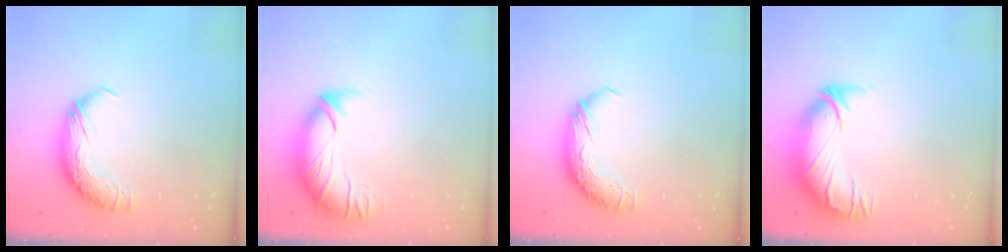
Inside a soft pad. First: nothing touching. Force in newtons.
{"total": 3.0, "press": 1.5, "slide": 2.6}
{"total": 0.0}
{"total": 2.9, "press": 0.4, "slide": 2.9}